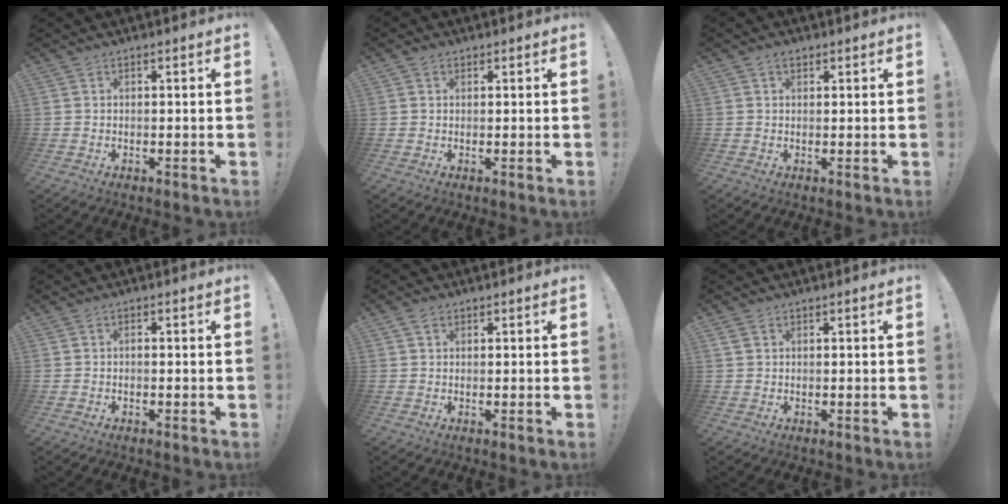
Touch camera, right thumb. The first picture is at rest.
{"total": 1.2, "force": [0.8, 0.8, 0.3], "torque": [-0.007, 0.002, 0.015]}
{"total": 1.8, "force": [1.1, 1.1, 0.9], "torque": [-0.017, 0.002, 0.021]}
{"total": 0.6, "force": [-0.4, 0.3, 0.3], "torque": [-0.014, 0.005, -0.007]}
{"total": 2.1, "force": [1.3, 1.3, 1.0], "torque": [-0.021, 0.003, 0.025]}
{"total": 1.7, "force": [0.9, 1.1, 0.9], "torque": [-0.026, 0.006, 0.019]}